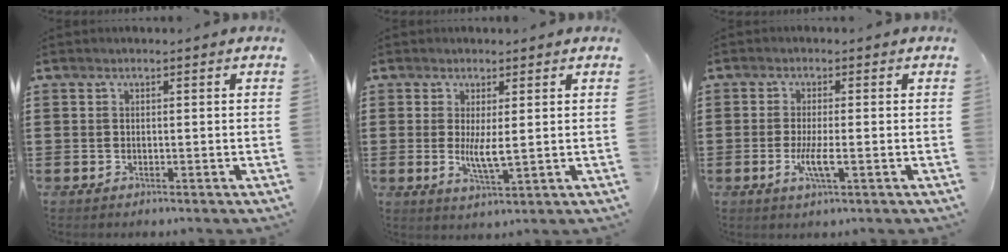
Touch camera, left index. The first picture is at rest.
{"total": 4.3, "force": [0.3, 0.7, 4.2], "torque": [-0.070, -0.008, 0.005]}
{"total": 4.0, "force": [-1.1, 0.5, 3.8], "torque": [-0.079, -0.008, -0.024]}